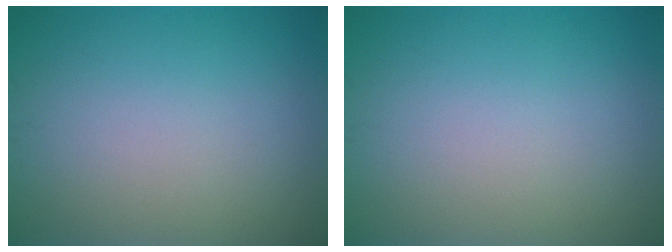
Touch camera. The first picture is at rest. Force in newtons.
{"total": 0.0}